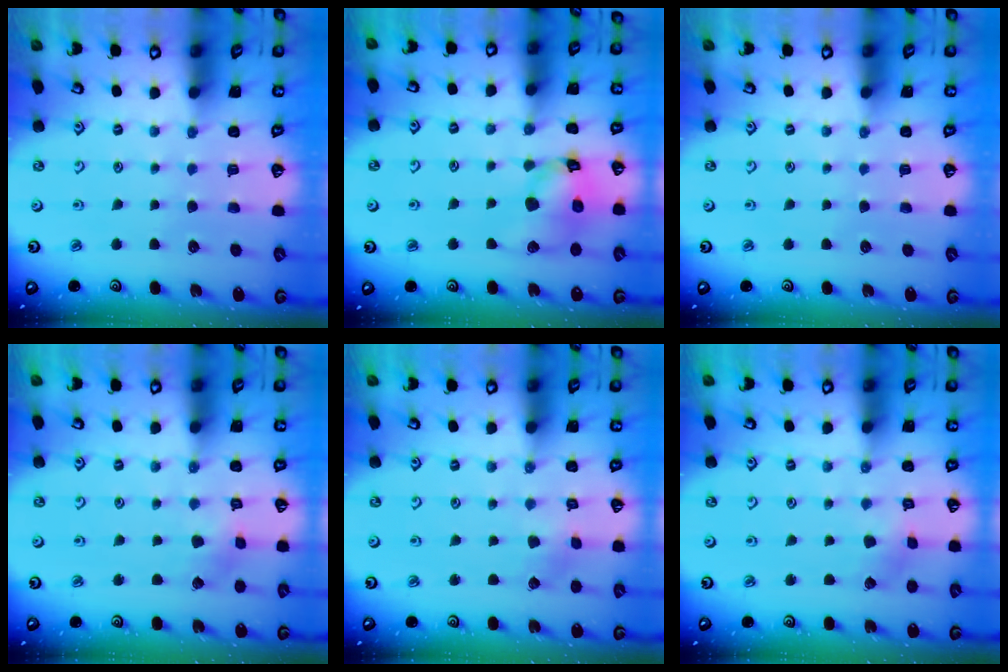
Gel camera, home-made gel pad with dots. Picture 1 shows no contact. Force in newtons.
{"total": 14.4, "press": 14.3, "slide": 1.6}
{"total": 0.0}
{"total": 3.2, "press": 3.2, "slide": 0.3}
{"total": 1.3, "press": 1.3, "slide": 0.1}
{"total": 2.3, "press": 2.2, "slide": 0.3}